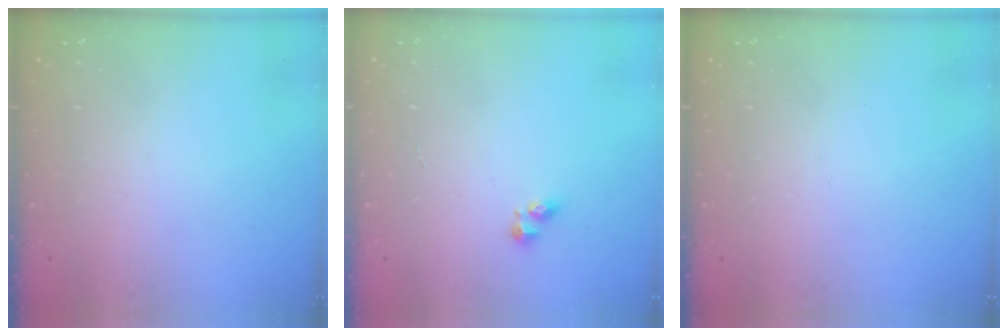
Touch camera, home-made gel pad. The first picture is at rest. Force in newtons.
{"total": 2.6, "press": 2.6, "slide": 0.4}
{"total": 0.0}